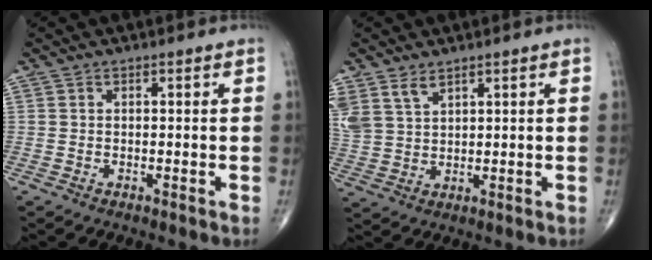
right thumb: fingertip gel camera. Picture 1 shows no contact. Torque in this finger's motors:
{"motor_torque": [-0.06, 0.21, 0.66, 0.71, 0.05]}